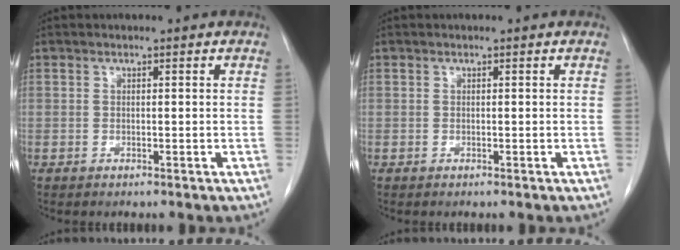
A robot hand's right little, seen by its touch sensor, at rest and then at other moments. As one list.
[{"total": 0.0}]